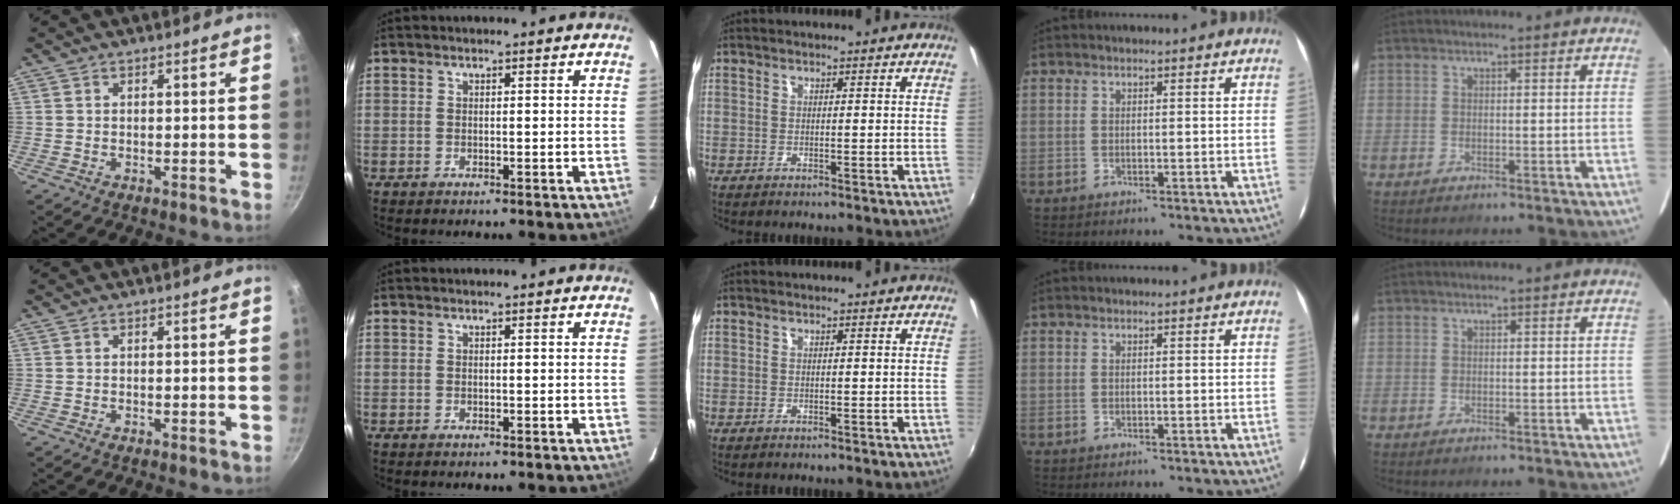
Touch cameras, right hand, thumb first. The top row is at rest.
{}